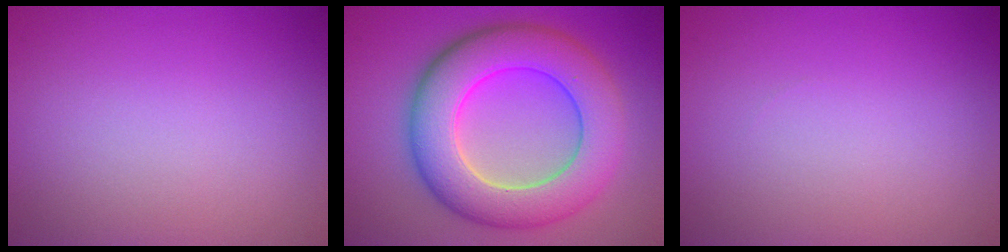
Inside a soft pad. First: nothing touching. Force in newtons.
{"total": 9.7, "press": 9.7, "slide": 0.3}
{"total": 0.0}